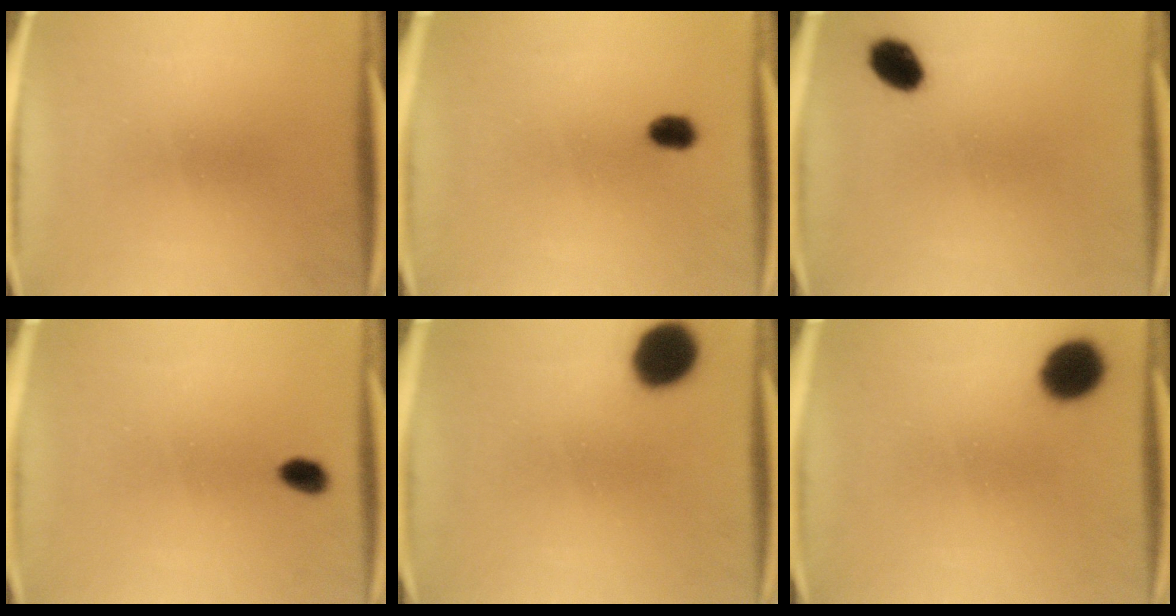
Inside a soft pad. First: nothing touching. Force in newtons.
{"total": 2.6}
{"total": 5.5}
{"total": 2.7}
{"total": 10.8}
{"total": 9.2}